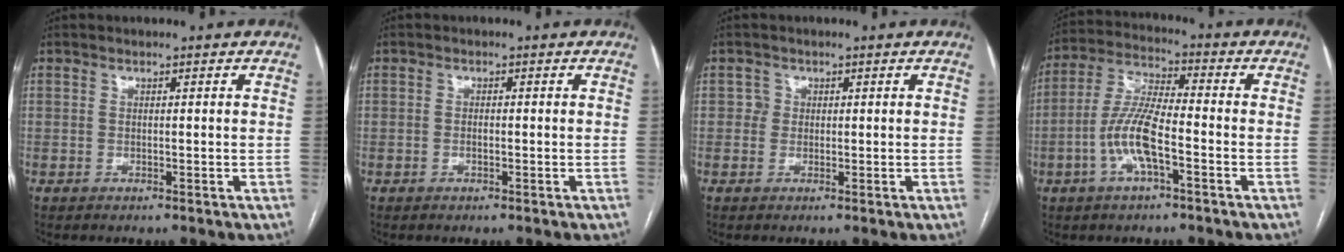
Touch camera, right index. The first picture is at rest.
{"total": 0.7, "force": [-0.2, 0.2, 0.6], "torque": [-0.014, 0.002, 0.001]}
{"total": 1.2, "force": [0.3, 1.2, 0.0], "torque": [0.007, 0.005, 0.006]}
{"total": 9.0, "force": [-3.0, 1.9, 8.3], "torque": [-0.182, 0.008, -0.058]}